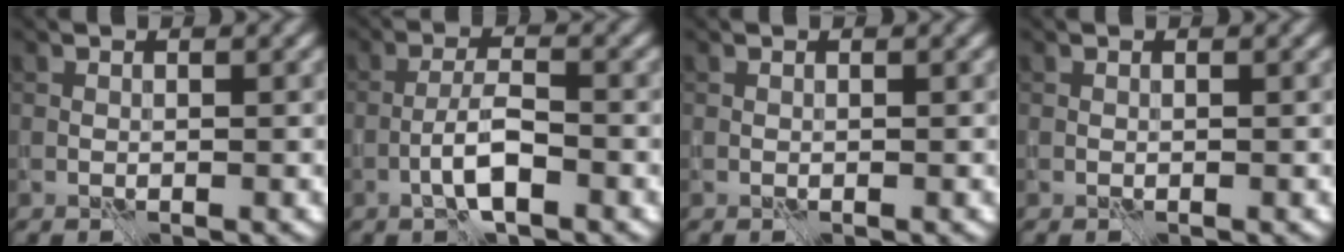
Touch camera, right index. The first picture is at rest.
{"total": 3.1, "force": [-1.9, 0.5, 2.5], "torque": [-0.045, 0.007, -0.039]}
{"total": 0.0}
{"total": 0.0}